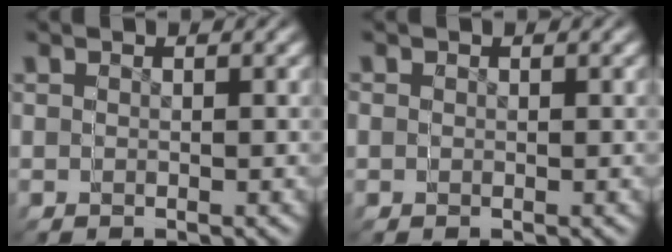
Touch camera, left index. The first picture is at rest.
{"total": 0.5, "force": [-0.2, 0.4, -0.2], "torque": [0.002, -0.005, 0.000]}